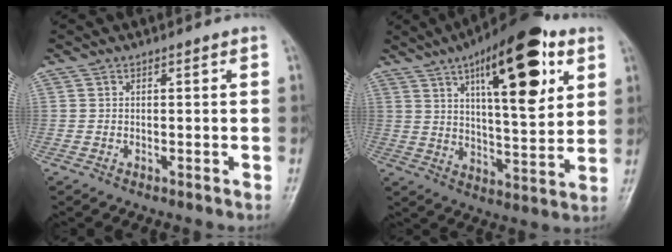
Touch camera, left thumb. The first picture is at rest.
{"total": 21.3, "force": [9.5, 7.6, 17.5], "torque": [-0.228, -0.030, 0.143]}